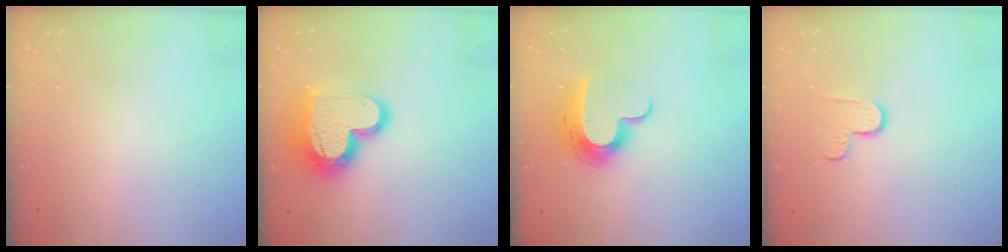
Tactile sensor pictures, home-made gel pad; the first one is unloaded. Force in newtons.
{"total": 17.1, "press": 17.0, "slide": 1.4}
{"total": 12.2, "press": 12.2, "slide": 0.3}
{"total": 4.5, "press": 4.5, "slide": 0.4}